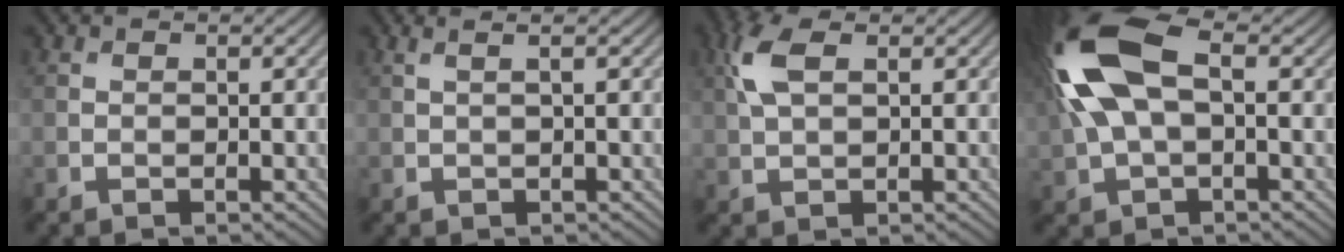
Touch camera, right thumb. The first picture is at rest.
{"total": 1.7, "force": [0.6, 0.4, 1.6], "torque": [-0.022, 0.008, -0.002]}
{"total": 4.9, "force": [1.8, 2.2, 4.0], "torque": [-0.107, 0.011, 0.035]}
{"total": 13.2, "force": [2.2, 6.8, 11.1], "torque": [-0.278, 0.016, 0.036]}